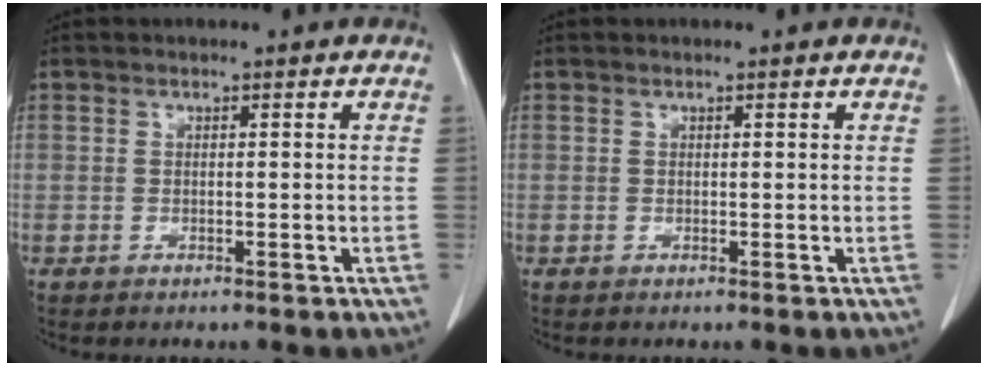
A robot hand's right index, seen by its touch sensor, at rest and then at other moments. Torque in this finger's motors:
{"motor_torque": [0.23, -0.02, 0.03, 0.01]}